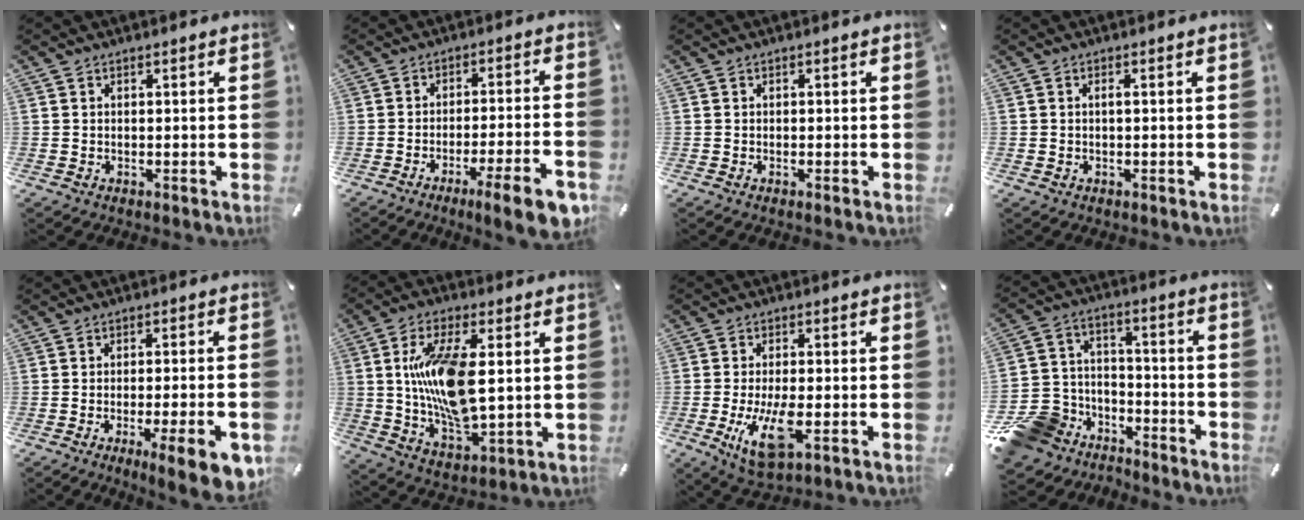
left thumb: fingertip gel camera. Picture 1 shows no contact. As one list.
[{"total": 10.5, "force": [-6.1, 1.0, 8.5], "torque": [-0.129, 0.012, -0.098]}, {"total": 0.5, "force": [-0.2, 0.1, 0.5], "torque": [-0.009, -0.003, -0.002]}, {"total": 0.7, "force": [-0.1, 0.0, 0.7], "torque": [-0.012, 0.000, -0.002]}, {"total": 9.8, "force": [-4.2, 1.1, 8.8], "torque": [-0.133, 0.003, -0.061]}, {"total": 15.8, "force": [2.4, 7.0, 13.9], "torque": [-0.297, -0.014, 0.037]}, {"total": 10.6, "force": [-2.4, 4.0, 9.5], "torque": [-0.194, -0.019, -0.040]}, {"total": 13.4, "force": [-8.6, 9.9, 2.8], "torque": [-0.066, 0.053, -0.152]}]